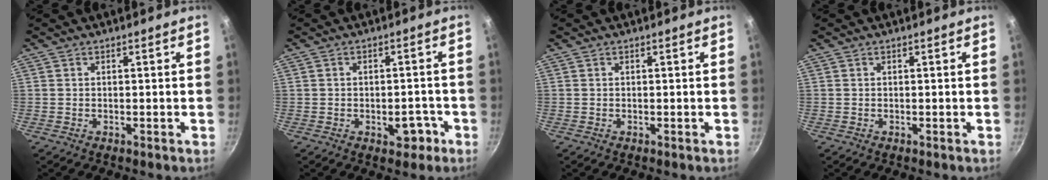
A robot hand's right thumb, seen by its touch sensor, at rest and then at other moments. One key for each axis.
{"total": 4.3, "fx": -1.9, "fy": 2.6, "fz": 2.8, "tx": -0.010, "ty": 0.021, "tz": -0.019}
{"total": 0.0}
{"total": 0.0}